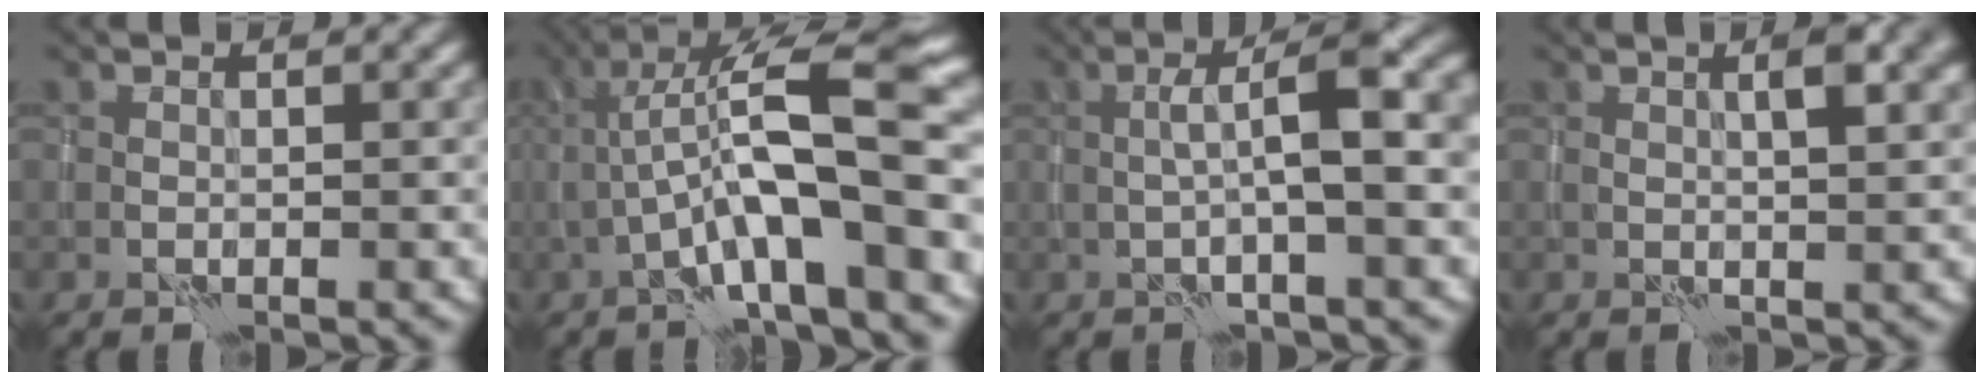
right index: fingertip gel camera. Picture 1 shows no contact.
{"total": 11.0, "force": [-1.2, 2.6, 10.6], "torque": [-0.183, 0.028, -0.022]}
{"total": 6.4, "force": [0.5, 1.2, 6.3], "torque": [-0.101, 0.017, 0.004]}
{"total": 3.8, "force": [1.2, 1.1, 3.5], "torque": [-0.040, 0.012, 0.011]}